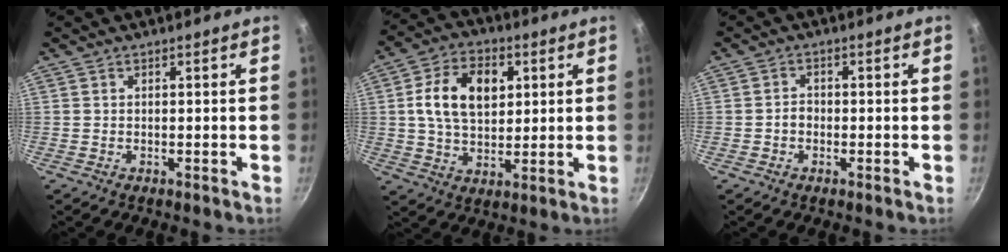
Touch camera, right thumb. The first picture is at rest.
{"total": 13.0, "force": [2.9, 8.6, 9.3], "torque": [-0.142, 0.003, 0.044]}
{"total": 1.9, "force": [-0.7, 1.4, 0.9], "torque": [-0.009, 0.014, -0.013]}